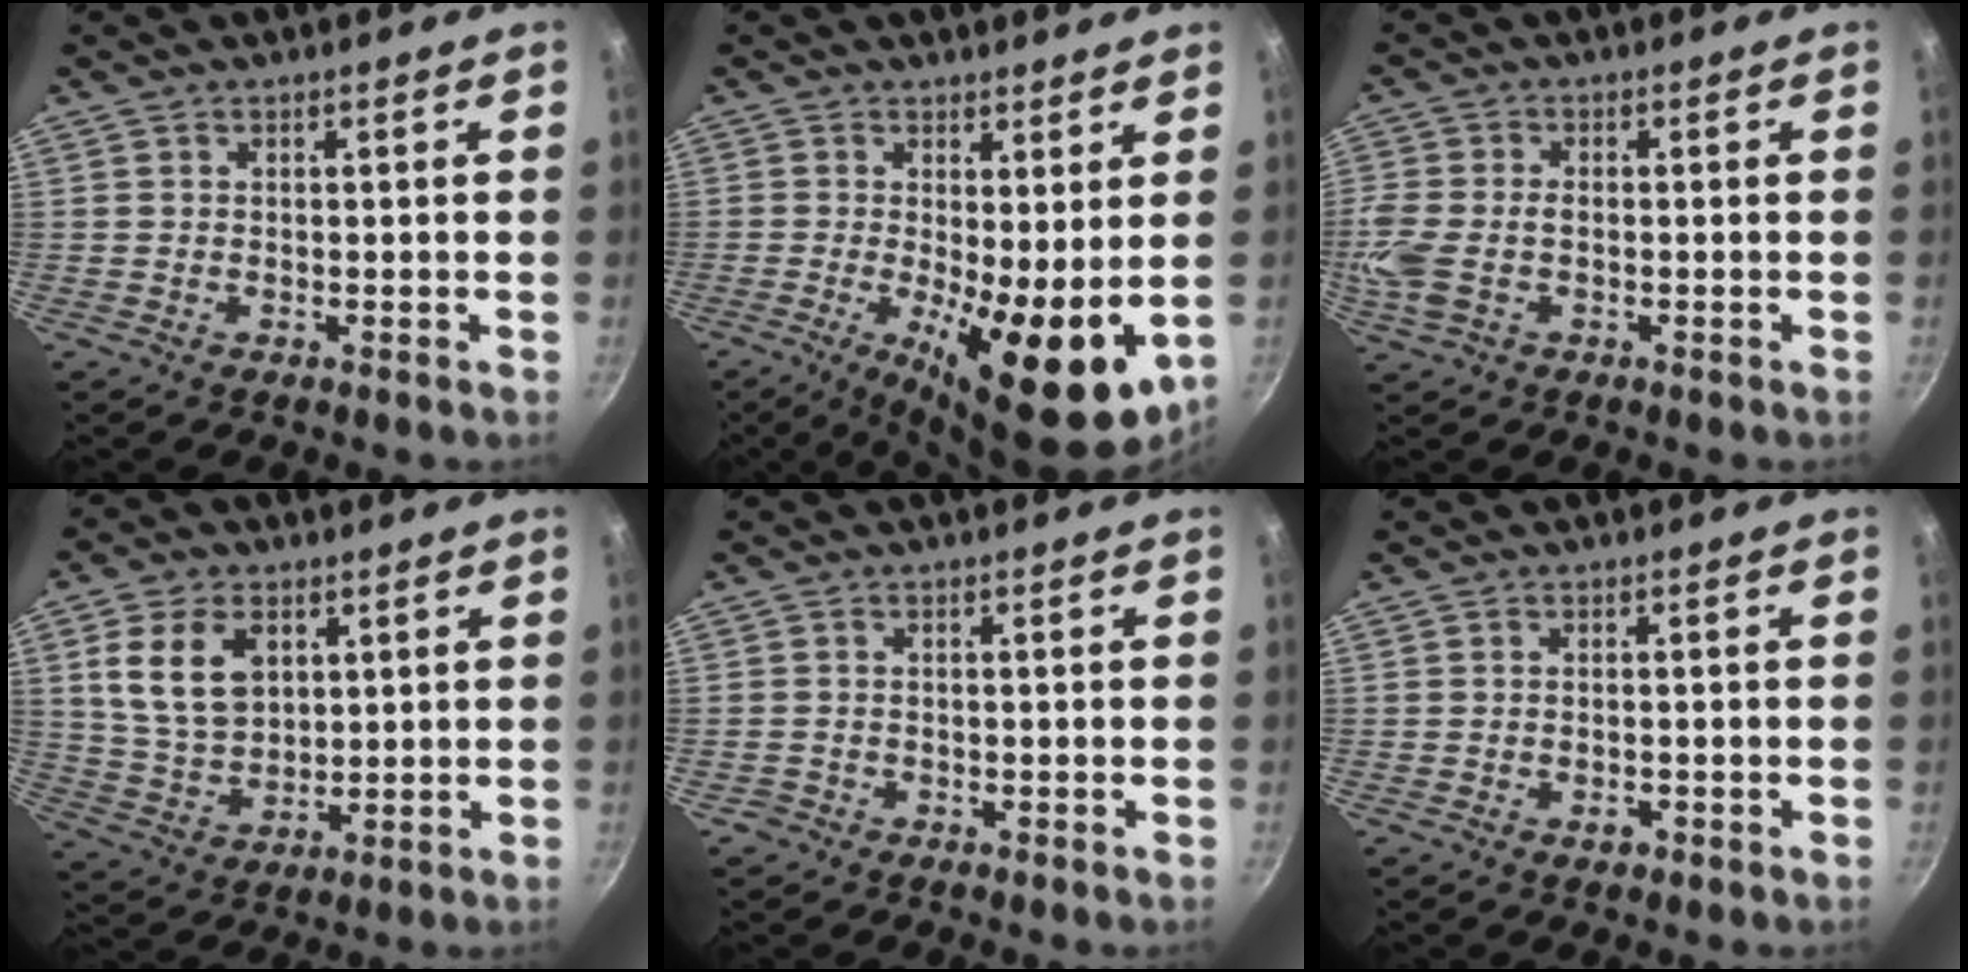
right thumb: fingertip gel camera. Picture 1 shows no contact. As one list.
[{"total": 14.0, "force": [-1.1, 4.9, 13.1], "torque": [-0.178, -0.019, -0.006]}, {"total": 7.6, "force": [-1.3, 4.7, 5.8], "torque": [-0.135, 0.000, -0.033]}, {"total": 11.4, "force": [3.7, 7.7, 7.6], "torque": [-0.125, -0.017, 0.078]}, {"total": 1.3, "force": [-0.8, 1.0, 0.0], "torque": [0.001, 0.008, -0.009]}, {"total": 1.5, "force": [-0.8, 0.7, 1.0], "torque": [-0.015, 0.003, -0.013]}]